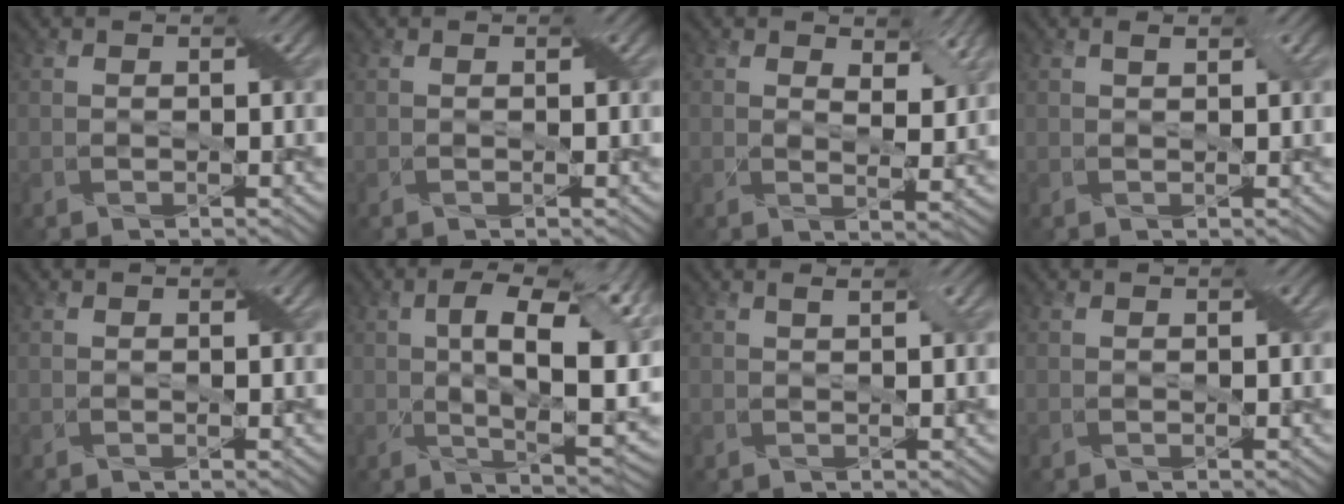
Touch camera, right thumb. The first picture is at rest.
{"total": 0.0}
{"total": 4.8, "force": [2.6, 2.3, 3.3], "torque": [-0.064, -0.011, 0.038]}
{"total": 0.9, "force": [0.6, 0.2, 0.7], "torque": [-0.016, 0.002, 0.011]}
{"total": 0.0}
{"total": 13.3, "force": [2.4, 5.4, 11.9], "torque": [-0.189, -0.001, 0.036]}
{"total": 0.9, "force": [0.5, 0.0, 0.7], "torque": [-0.015, 0.005, 0.009]}
{"total": 0.0}